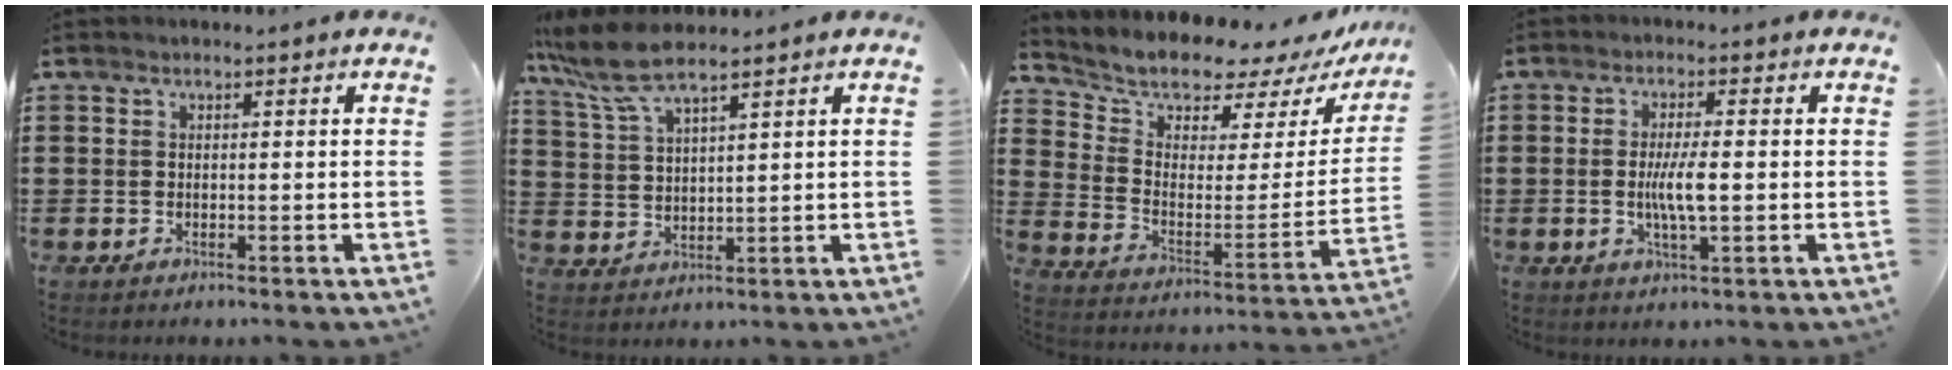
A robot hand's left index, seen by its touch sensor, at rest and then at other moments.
{"total": 7.1, "force": [5.5, 1.2, 4.2], "torque": [-0.108, -0.015, 0.098]}
{"total": 6.7, "force": [6.3, 2.2, 0.3], "torque": [-0.035, -0.059, 0.104]}
{"total": 5.3, "force": [-0.3, 1.0, 5.2], "torque": [-0.104, -0.004, -0.012]}